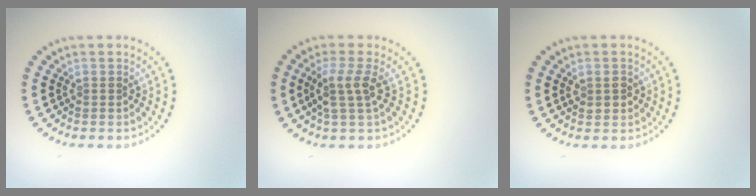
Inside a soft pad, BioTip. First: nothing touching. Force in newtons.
{"total": 2.6, "press": 2.0, "slide": 1.7}
{"total": 1.5, "press": 1.5, "slide": 0.4}